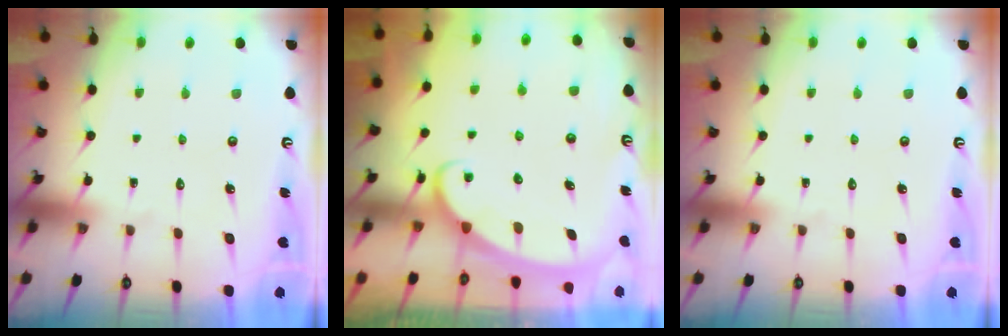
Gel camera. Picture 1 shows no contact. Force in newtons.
{"total": 2.5, "press": 2.5, "slide": 0.3}
{"total": 0.0}